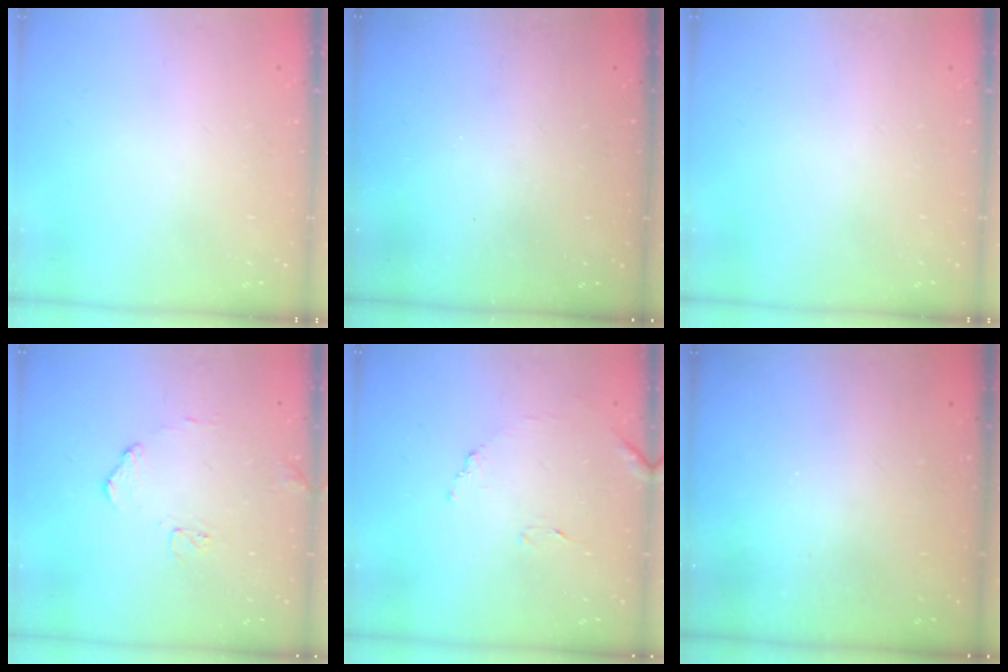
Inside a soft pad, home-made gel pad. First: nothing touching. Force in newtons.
{"total": 2.9, "press": 2.9, "slide": 0.2}
{"total": 0.0}
{"total": 9.7, "press": 9.7, "slide": 0.4}
{"total": 7.8, "press": 7.8, "slide": 0.5}
{"total": 3.2, "press": 3.2, "slide": 0.1}